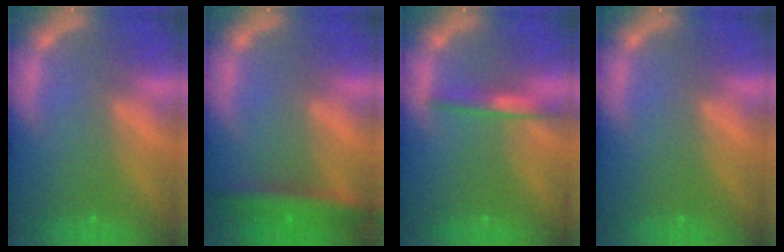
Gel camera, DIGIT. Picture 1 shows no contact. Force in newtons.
{"total": 5.0}
{"total": 2.5}
{"total": 0.0}